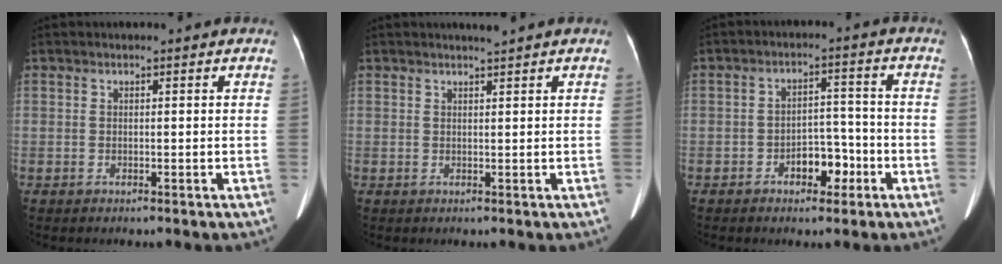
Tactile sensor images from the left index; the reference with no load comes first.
{"total": 1.2, "force": [1.0, -0.4, 0.4], "torque": [-0.010, -0.004, 0.021]}
{"total": 5.3, "force": [-2.8, 2.9, 3.4], "torque": [-0.049, 0.020, -0.042]}